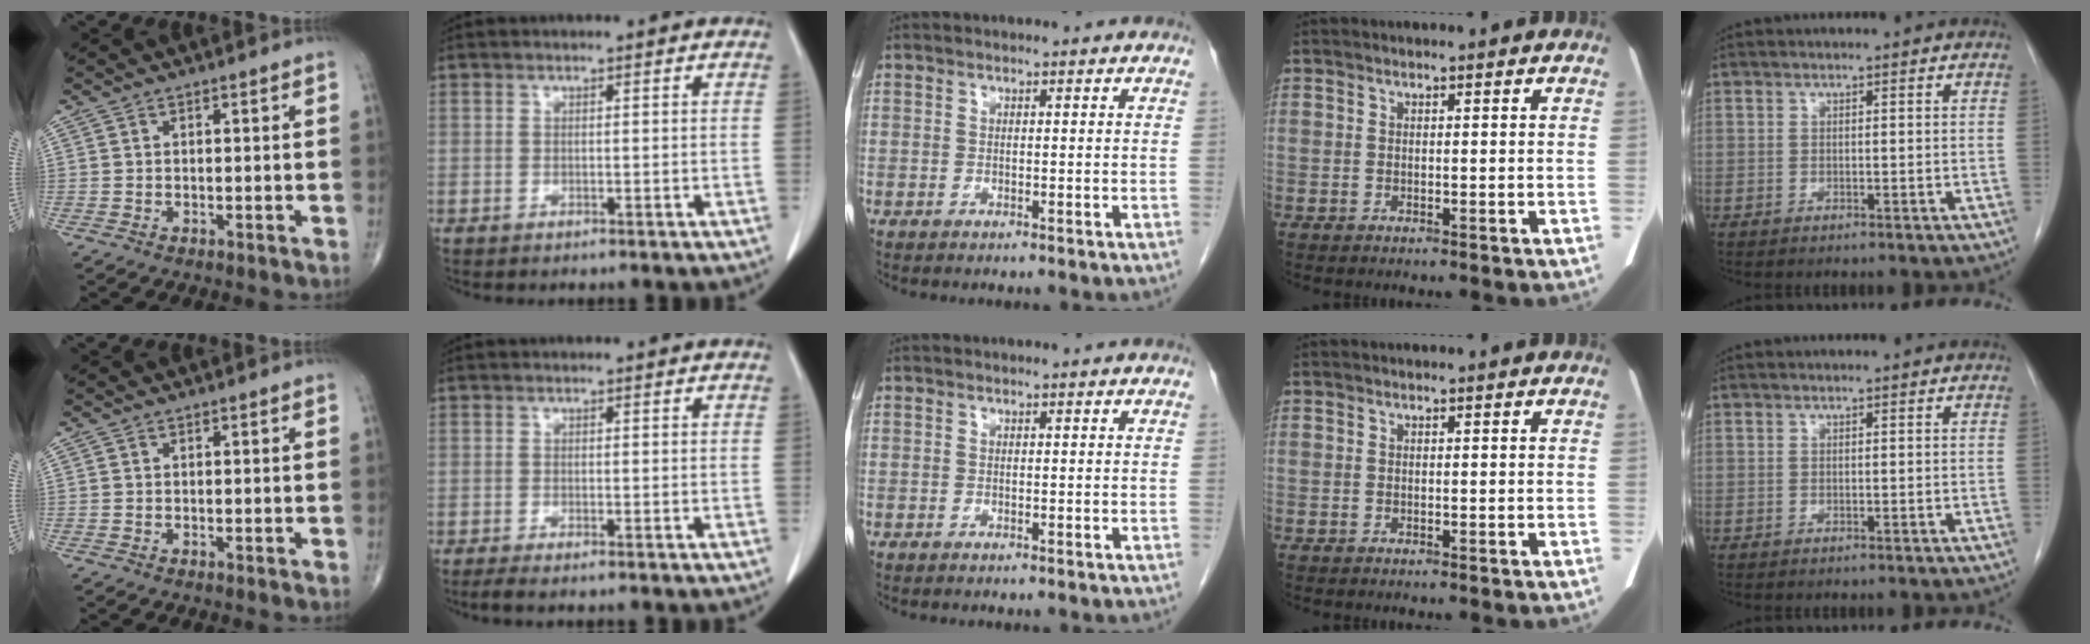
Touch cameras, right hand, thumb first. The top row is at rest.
{"thumb": {"total": 0.5, "force": [0.1, 0.2, 0.5], "torque": [-0.009, -0.003, 0.000]}, "index": {"total": 2.0, "force": [-1.4, 0.1, 1.4], "torque": [-0.026, -0.004, -0.027]}}